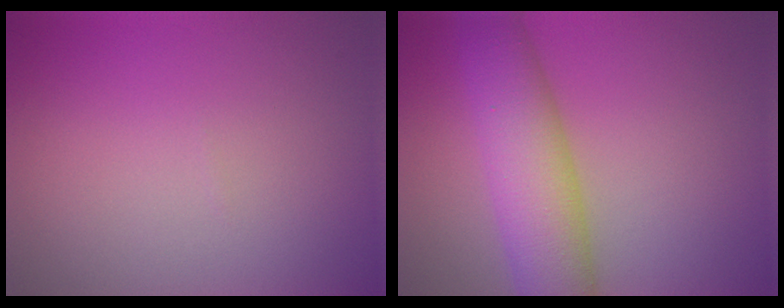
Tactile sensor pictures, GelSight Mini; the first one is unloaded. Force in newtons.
{"total": 7.7, "press": 7.7, "slide": 0.3}